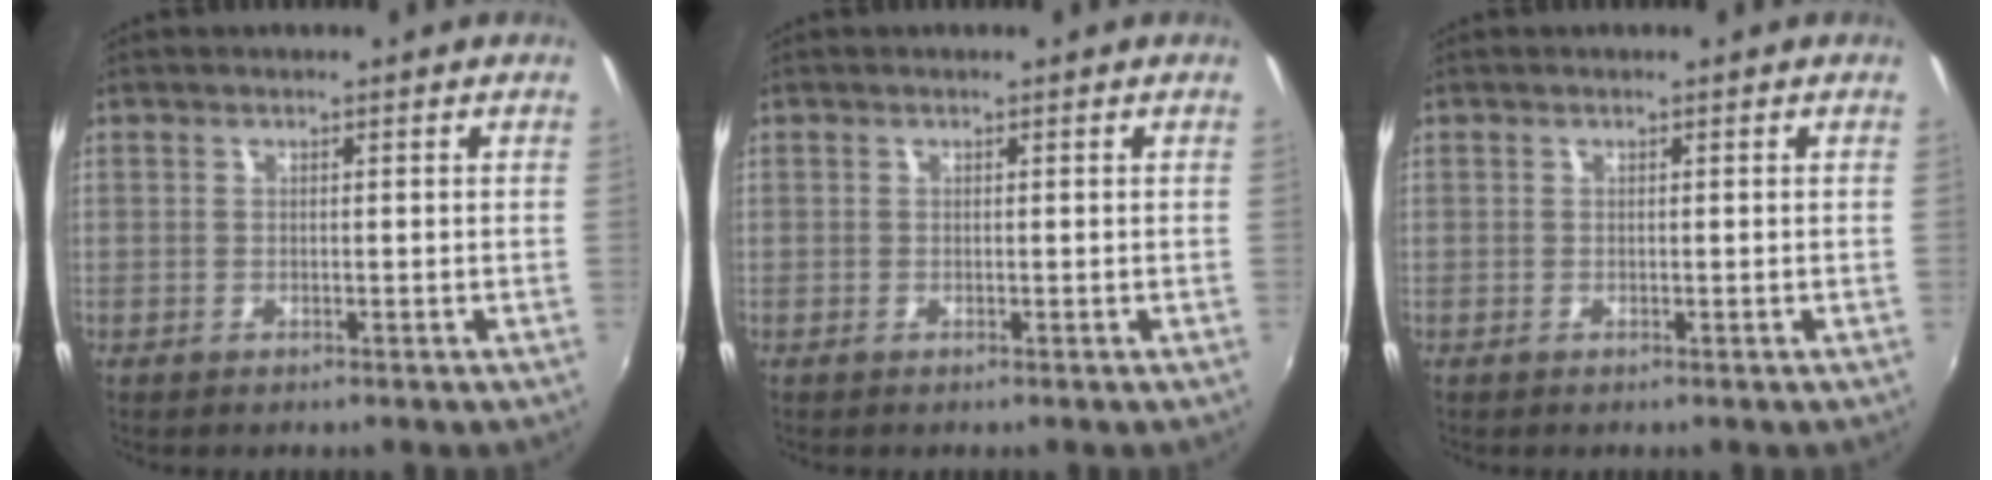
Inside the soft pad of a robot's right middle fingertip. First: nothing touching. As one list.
[{"total": 0.0}, {"total": 0.0}]